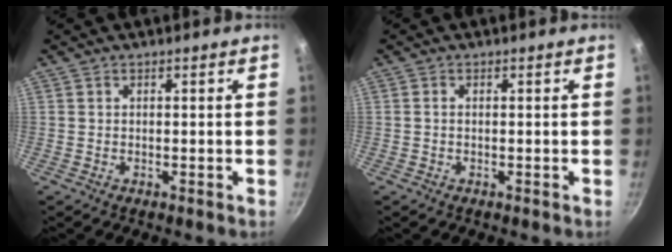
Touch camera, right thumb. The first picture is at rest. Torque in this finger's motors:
{"motor_torque": [-0.08, -0.08, -0.18, -0.18, 0.06]}